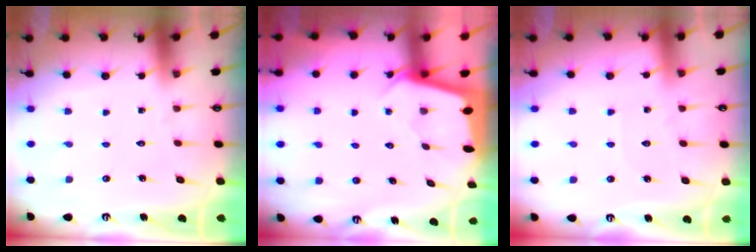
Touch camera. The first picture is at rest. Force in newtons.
{"total": 2.0, "press": 2.0, "slide": 0.2}
{"total": 1.9, "press": 1.9, "slide": 0.3}